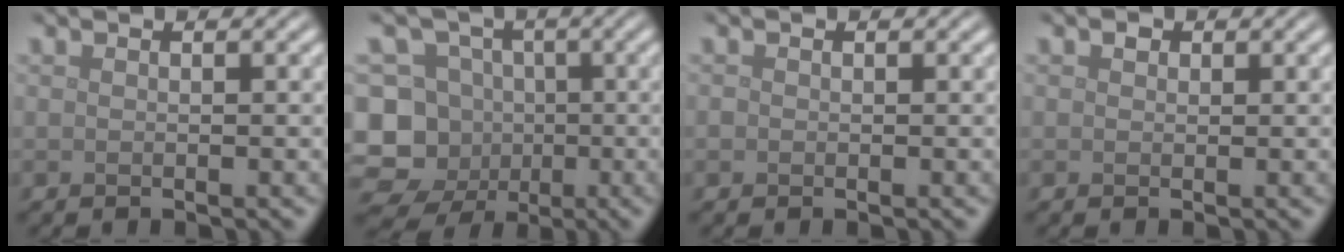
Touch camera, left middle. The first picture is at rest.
{"total": 12.1, "force": [-3.9, 10.9, 3.6], "torque": [-0.079, -0.001, -0.083]}
{"total": 0.5, "force": [-0.1, 0.5, 0.1], "torque": [0.001, -0.003, -0.004]}
{"total": 0.6, "force": [0.3, 0.5, 0.3], "torque": [-0.002, -0.002, 0.002]}